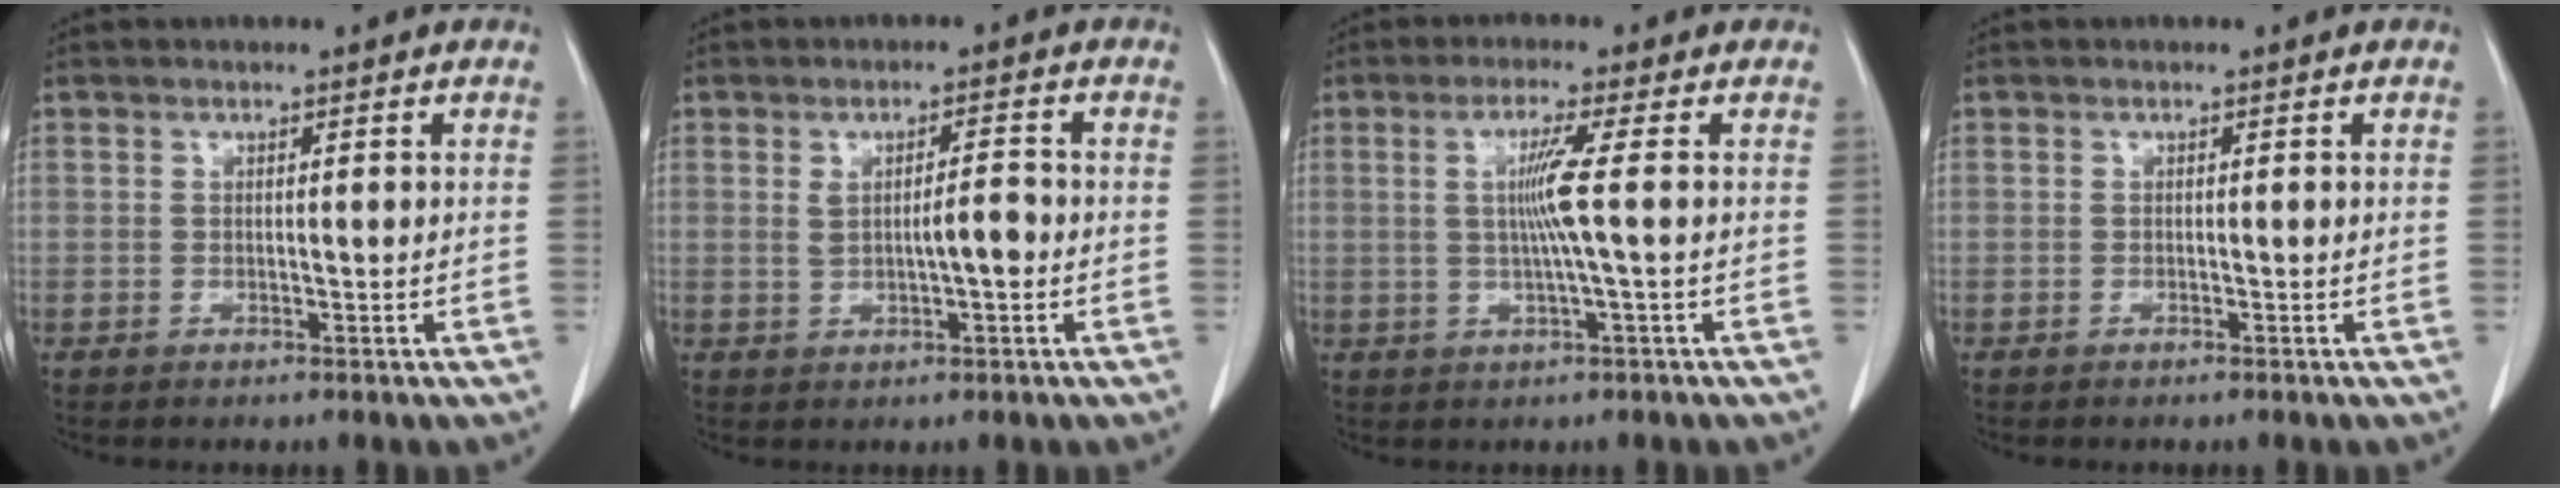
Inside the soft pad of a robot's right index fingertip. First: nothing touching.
{"total": 4.1, "force": [-0.2, 0.8, 4.0], "torque": [-0.069, 0.004, 0.001]}
{"total": 5.2, "force": [0.4, -1.2, 5.0], "torque": [-0.098, -0.002, 0.010]}
{"total": 0.0}